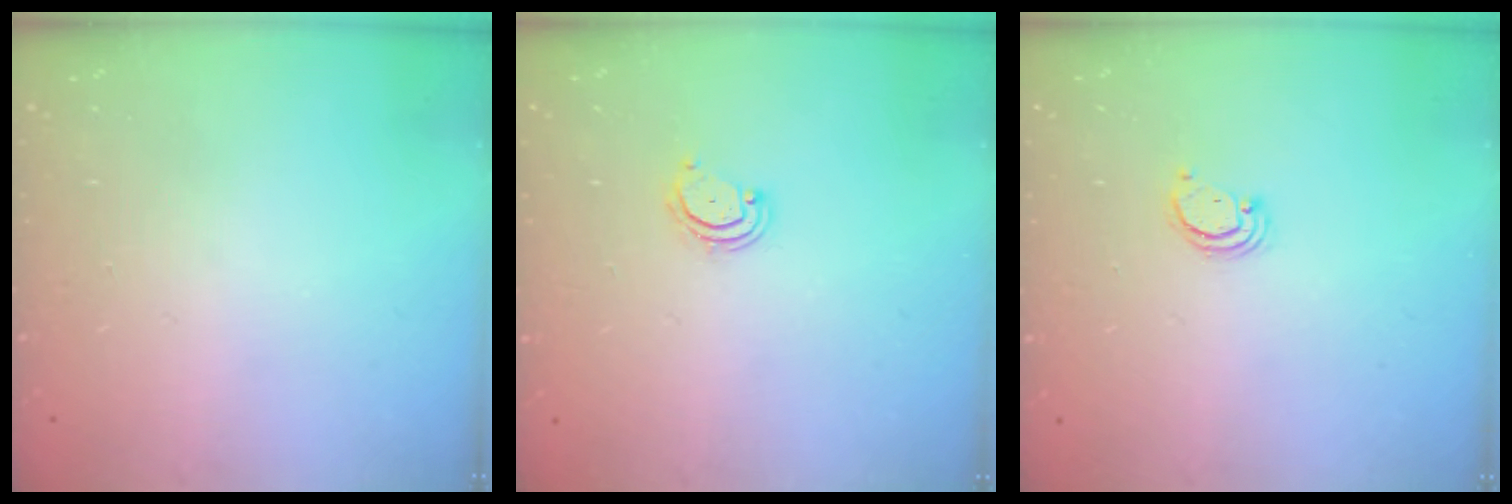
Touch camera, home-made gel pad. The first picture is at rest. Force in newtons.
{"total": 3.3, "press": 3.3, "slide": 0.3}
{"total": 2.4, "press": 2.4, "slide": 0.2}